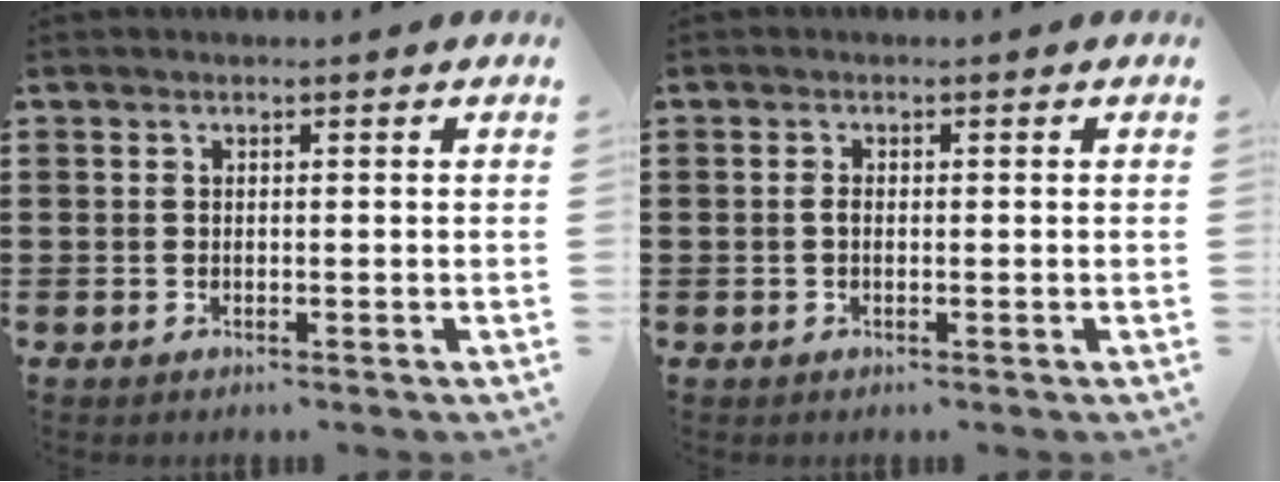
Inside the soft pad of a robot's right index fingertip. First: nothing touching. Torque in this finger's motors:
{"motor_torque": [0.13, 0.05, 0.10, 0.04]}